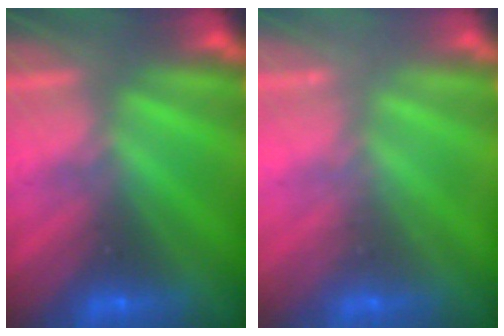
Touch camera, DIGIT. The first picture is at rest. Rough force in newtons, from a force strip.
{"total": 2.4}